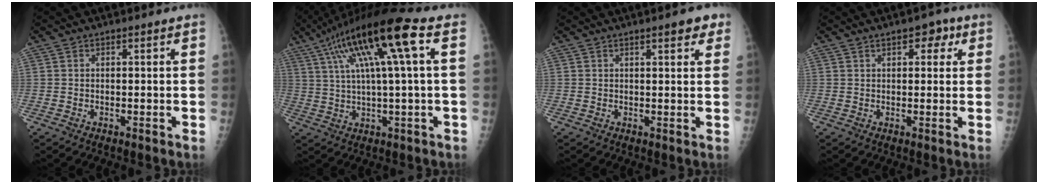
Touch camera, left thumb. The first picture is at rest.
{"total": 16.8, "force": [5.8, 2.1, 15.6], "torque": [-0.285, 0.026, 0.095]}
{"total": 3.8, "force": [2.3, 1.1, 2.9], "torque": [-0.025, -0.006, 0.025]}
{"total": 4.2, "force": [2.1, 2.5, 2.6], "torque": [-0.006, -0.002, 0.019]}